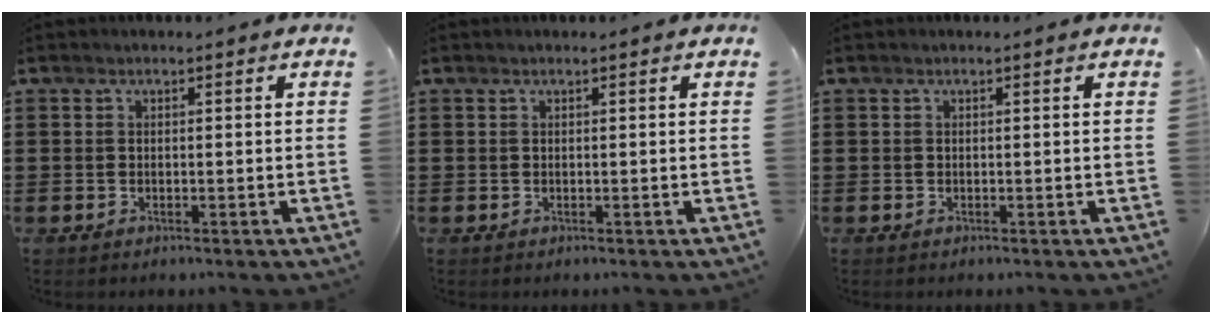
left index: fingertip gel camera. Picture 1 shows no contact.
{"total": 0.0}
{"total": 0.0}